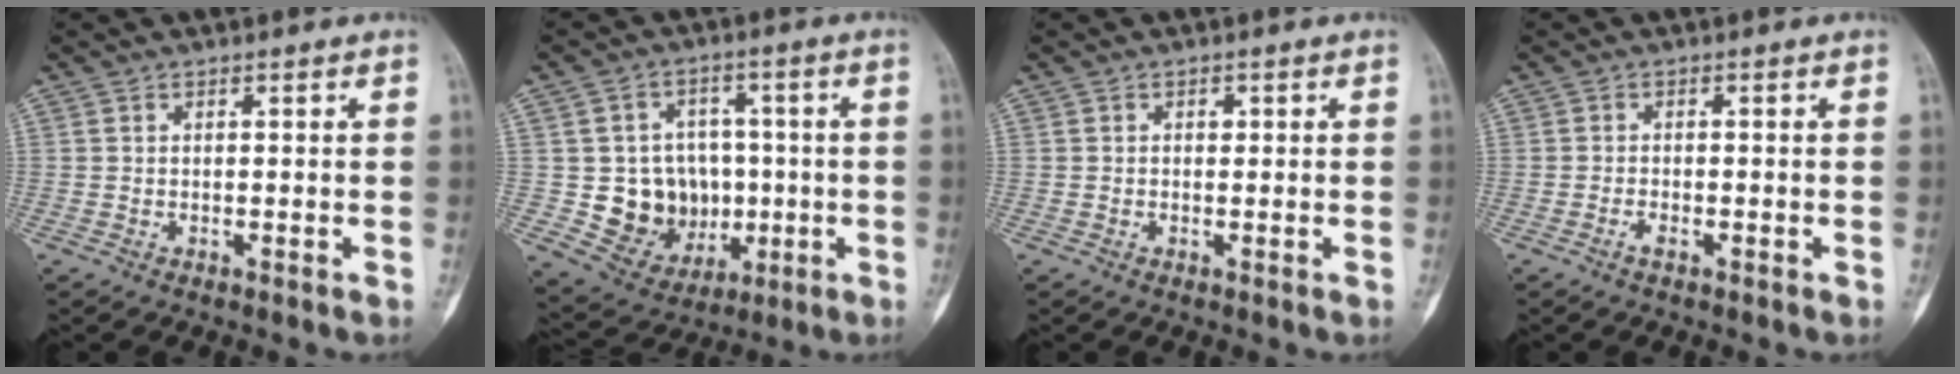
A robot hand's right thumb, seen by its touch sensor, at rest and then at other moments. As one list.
[{"total": 12.7, "force": [-1.3, 11.1, 6.0], "torque": [-0.040, 0.014, 0.000]}, {"total": 0.9, "force": [0.2, 0.7, 0.5], "torque": [-0.003, 0.002, 0.001]}, {"total": 1.1, "force": [-0.6, 0.5, 0.8], "torque": [-0.016, 0.002, -0.013]}]